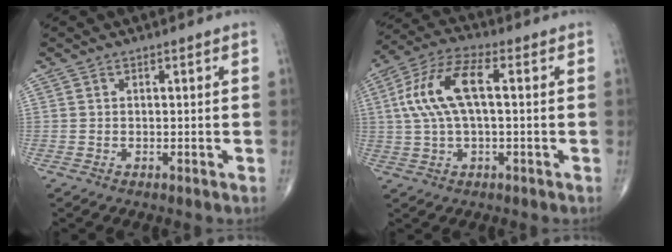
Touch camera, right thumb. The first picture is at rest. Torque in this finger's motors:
{"motor_torque": [0.34, 0.26, 1.40, 0.39, 0.18]}